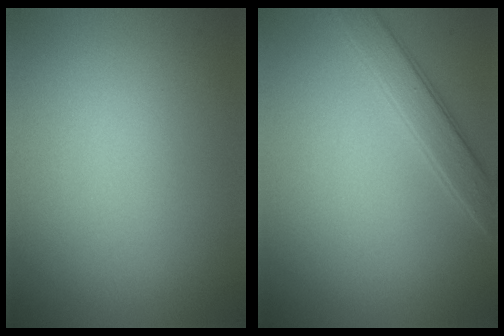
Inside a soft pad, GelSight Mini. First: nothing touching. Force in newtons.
{"total": 2.8, "press": 2.8, "slide": 0.1}